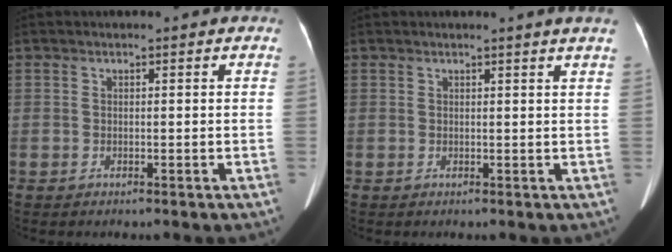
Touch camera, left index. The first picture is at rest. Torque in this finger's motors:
{"motor_torque": [-0.12, -1.37, 0.20, 0.05]}